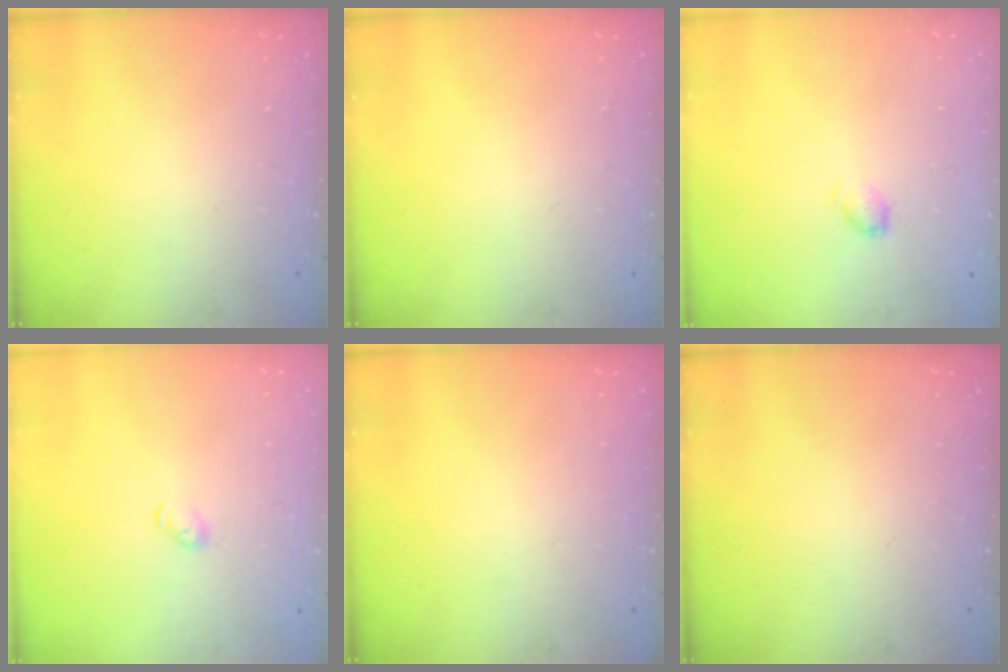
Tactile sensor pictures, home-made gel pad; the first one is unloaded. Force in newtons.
{"total": 0.0}
{"total": 5.3, "press": 5.2, "slide": 0.7}
{"total": 3.3, "press": 3.2, "slide": 0.7}
{"total": 0.0}
{"total": 0.0}